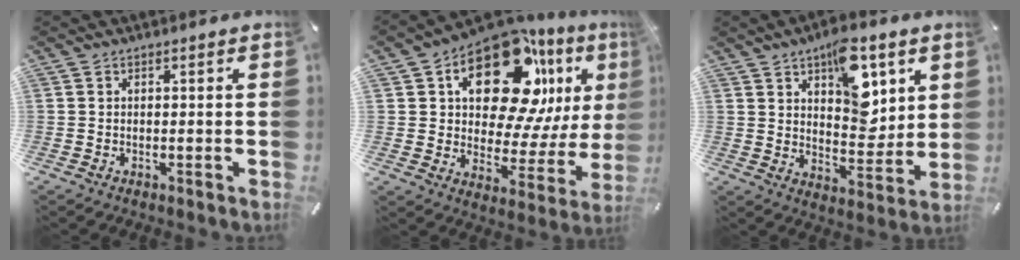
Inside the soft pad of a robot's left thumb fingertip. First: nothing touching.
{"total": 21.8, "force": [11.2, 11.8, 14.4], "torque": [-0.221, -0.073, 0.188]}
{"total": 13.8, "force": [7.0, 7.8, 9.0], "torque": [-0.103, -0.040, 0.118]}